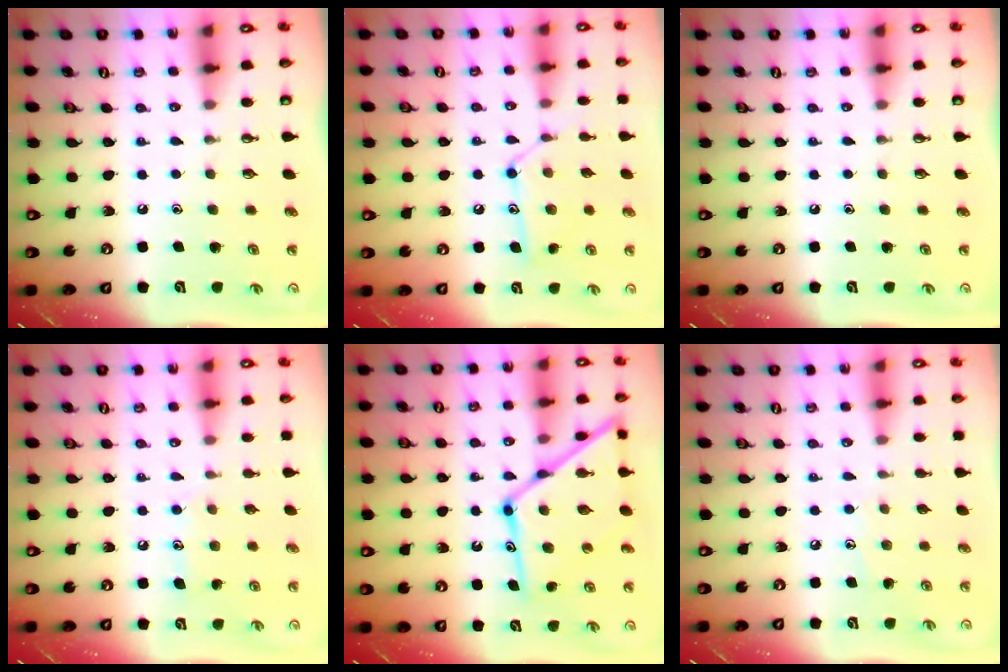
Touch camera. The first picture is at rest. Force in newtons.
{"total": 12.2, "press": 12.2, "slide": 0.8}
{"total": 0.0}
{"total": 7.5, "press": 7.5, "slide": 0.5}
{"total": 20.0, "press": 20.0, "slide": 1.6}
{"total": 5.4, "press": 5.4, "slide": 0.5}